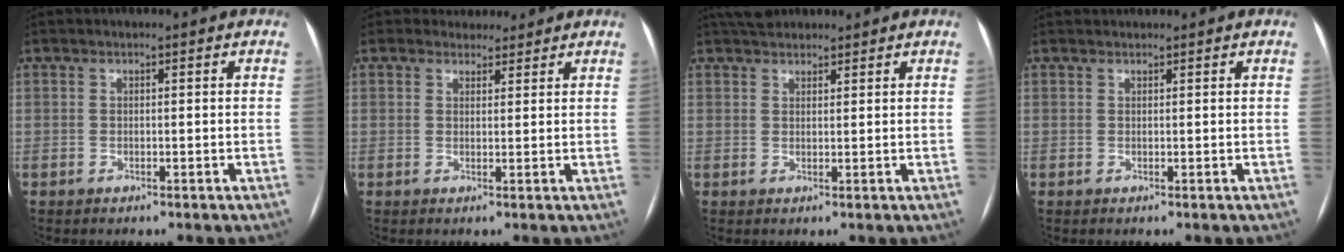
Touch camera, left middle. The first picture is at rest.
{"total": 3.3, "force": [2.9, 1.7, -0.3], "torque": [0.009, 0.006, 0.035]}
{"total": 4.1, "force": [3.7, 1.6, 1.1], "torque": [-0.016, 0.030, 0.061]}
{"total": 1.1, "force": [1.0, 0.2, 0.0], "torque": [-0.007, 0.009, 0.020]}